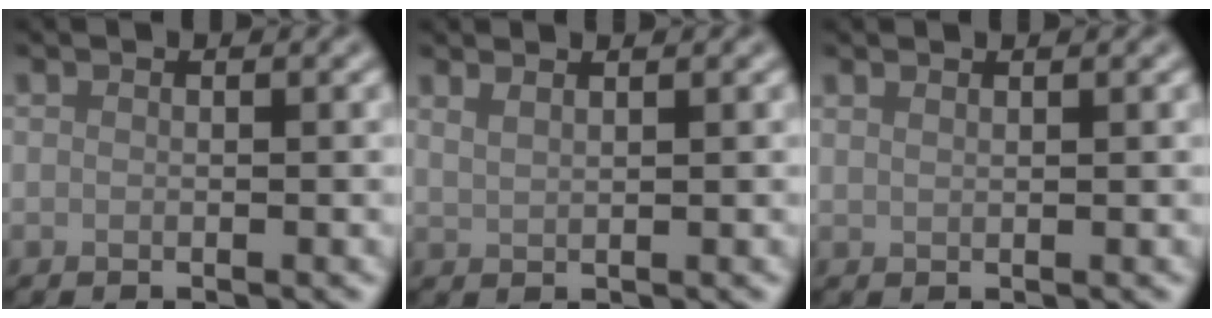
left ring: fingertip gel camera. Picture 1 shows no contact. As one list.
[{"total": 1.7, "force": [1.4, 0.6, 0.8], "torque": [-0.009, 0.003, 0.018]}, {"total": 0.8, "force": [0.8, 0.1, 0.3], "torque": [-0.003, -0.001, 0.011]}]